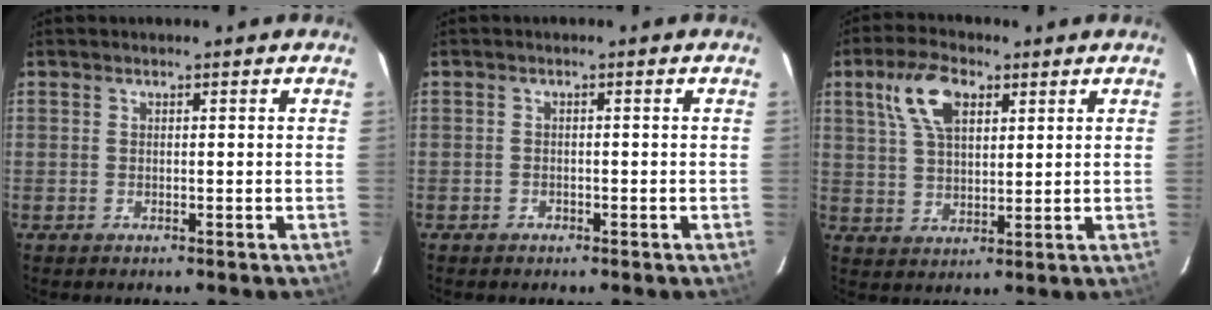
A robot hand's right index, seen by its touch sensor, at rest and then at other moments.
{"total": 1.2, "force": [-0.9, 0.9, 0.0], "torque": [-0.001, 0.005, -0.013]}
{"total": 9.4, "force": [4.4, 4.6, 7.0], "torque": [-0.140, 0.022, 0.085]}